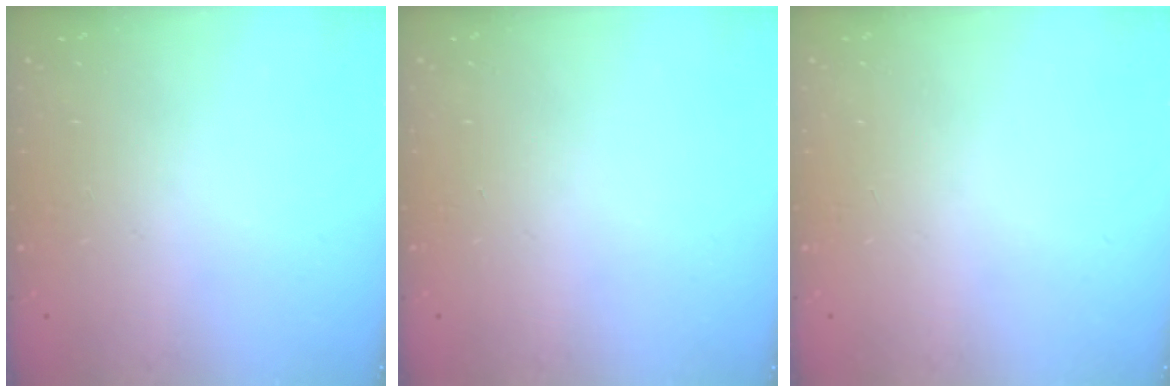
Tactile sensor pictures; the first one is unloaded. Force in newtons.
{"total": 0.6, "press": 0.0, "slide": 0.6}
{"total": 0.0}